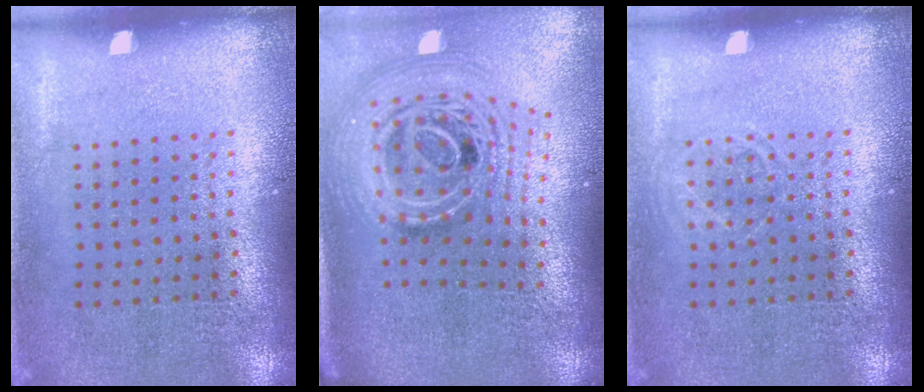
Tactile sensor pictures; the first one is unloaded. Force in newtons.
{"total": 3.0, "press": 2.0, "slide": 2.2}
{"total": 1.0, "press": 1.0, "slide": 0.1}